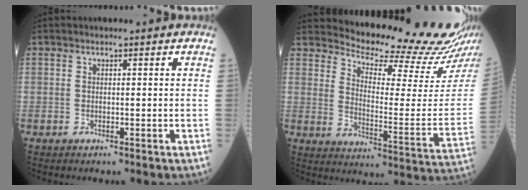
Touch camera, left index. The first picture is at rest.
{"total": 18.2, "force": [17.6, -0.3, 4.6], "torque": [-0.081, -0.106, 0.221]}